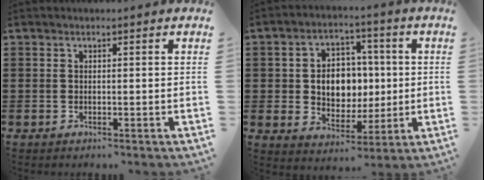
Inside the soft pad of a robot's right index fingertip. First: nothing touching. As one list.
[{"total": 7.4, "force": [0.2, 6.2, 4.0], "torque": [-0.075, 0.012, 0.000]}]